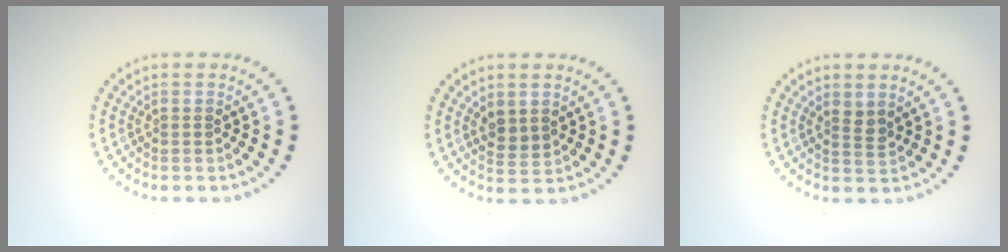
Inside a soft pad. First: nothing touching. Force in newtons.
{"total": 1.9, "press": 1.7, "slide": 0.9}
{"total": 1.3, "press": 1.0, "slide": 0.8}